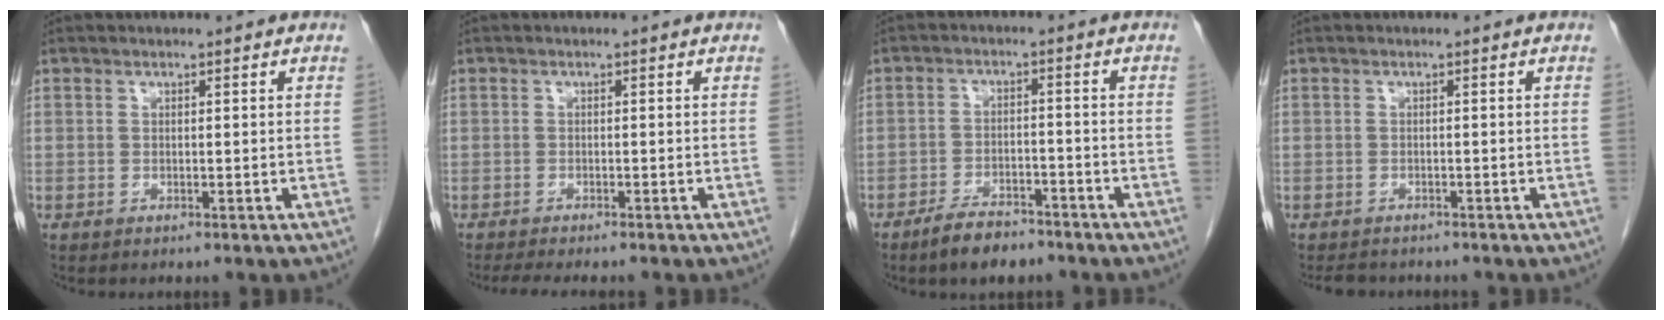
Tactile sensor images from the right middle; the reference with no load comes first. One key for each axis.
{"total": 5.8, "fx": -5.0, "fy": 1.1, "fz": 2.9, "tx": -0.037, "ty": -0.010, "tz": -0.073}
{"total": 5.9, "fx": -4.7, "fy": 2.0, "fz": 2.9, "tx": -0.056, "ty": -0.001, "tz": -0.078}
{"total": 3.9, "fx": -3.5, "fy": 1.5, "fz": 1.0, "tx": -0.014, "ty": -0.004, "tz": -0.047}